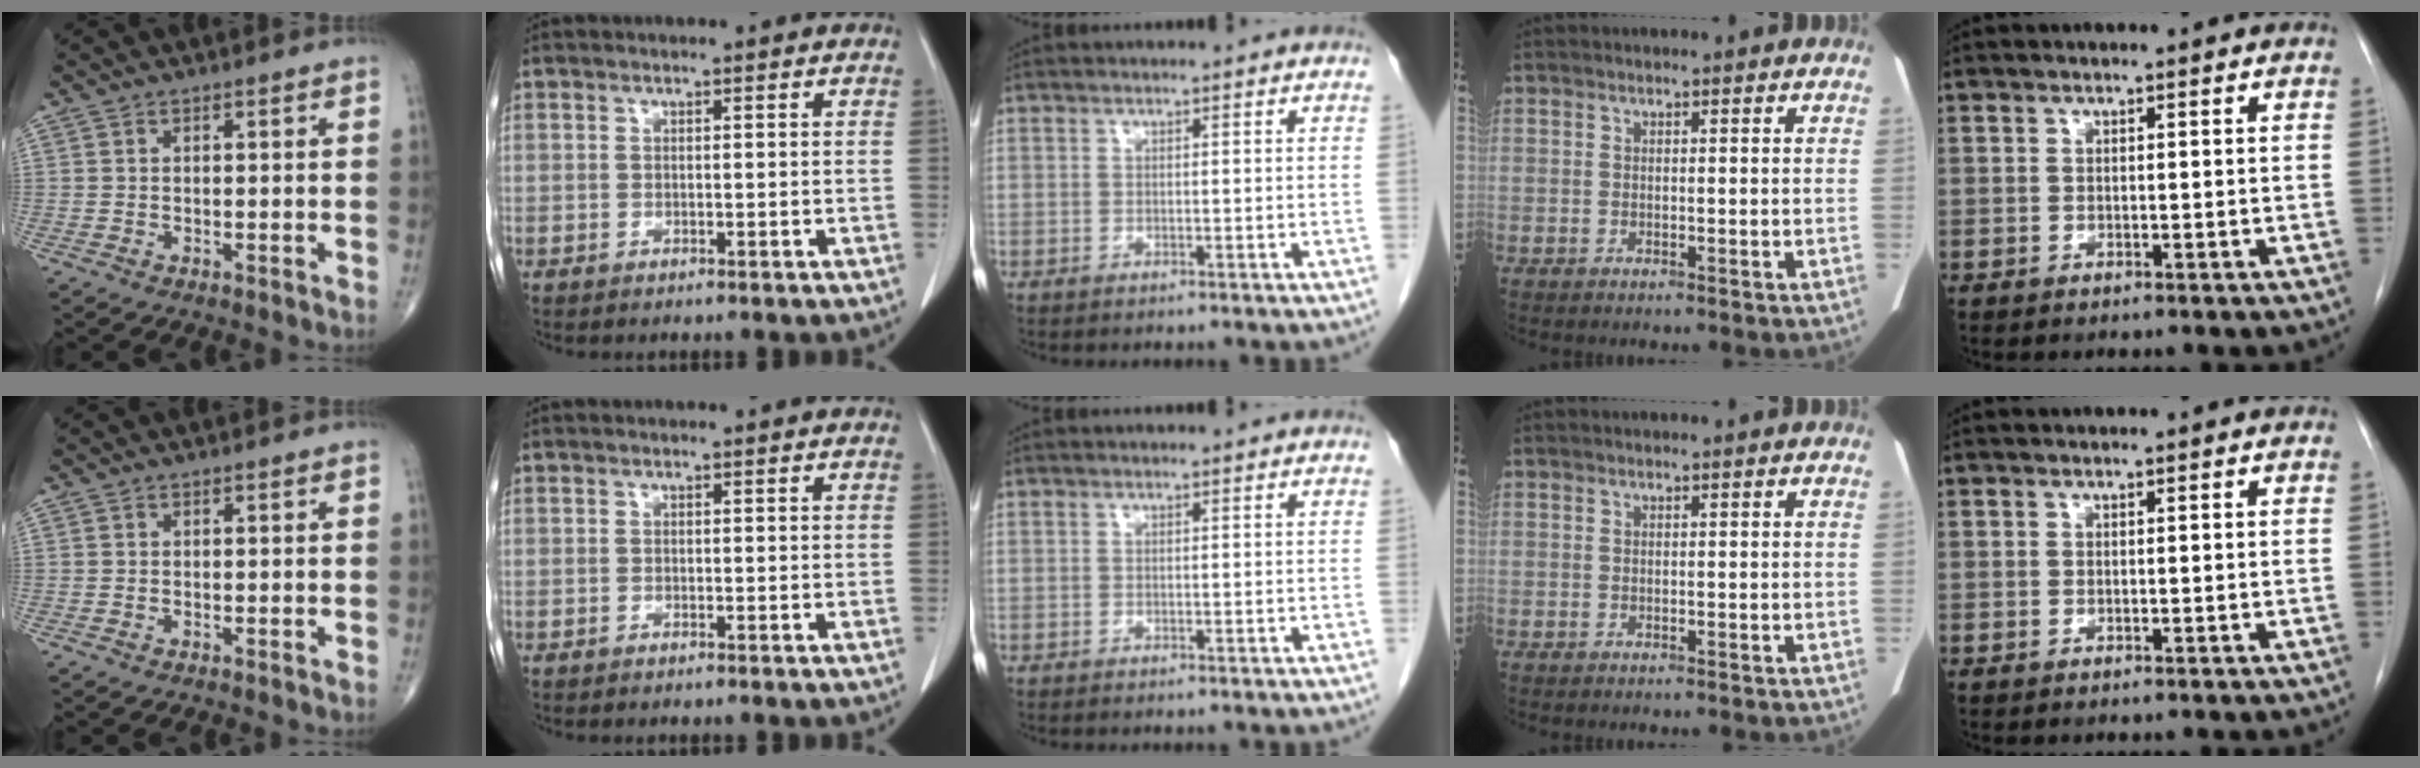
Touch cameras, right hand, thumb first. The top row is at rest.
{}